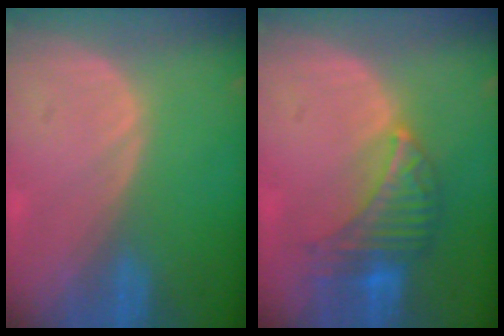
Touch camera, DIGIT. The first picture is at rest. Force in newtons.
{"total": 7.1, "press": 6.7, "slide": 2.4}